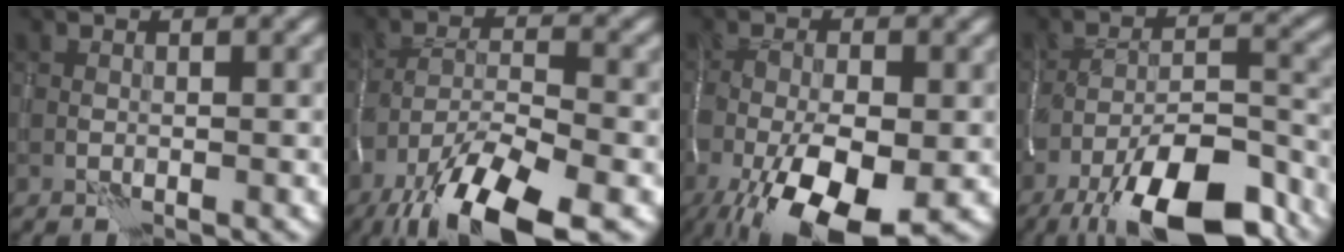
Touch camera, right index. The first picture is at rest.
{"total": 11.8, "force": [-7.9, 3.3, 8.1], "torque": [-0.158, -0.007, -0.142]}
{"total": 12.0, "force": [-5.1, 5.1, 9.6], "torque": [-0.183, -0.035, -0.084]}
{"total": 13.9, "force": [-9.7, 4.4, 9.0], "torque": [-0.159, -0.016, -0.146]}